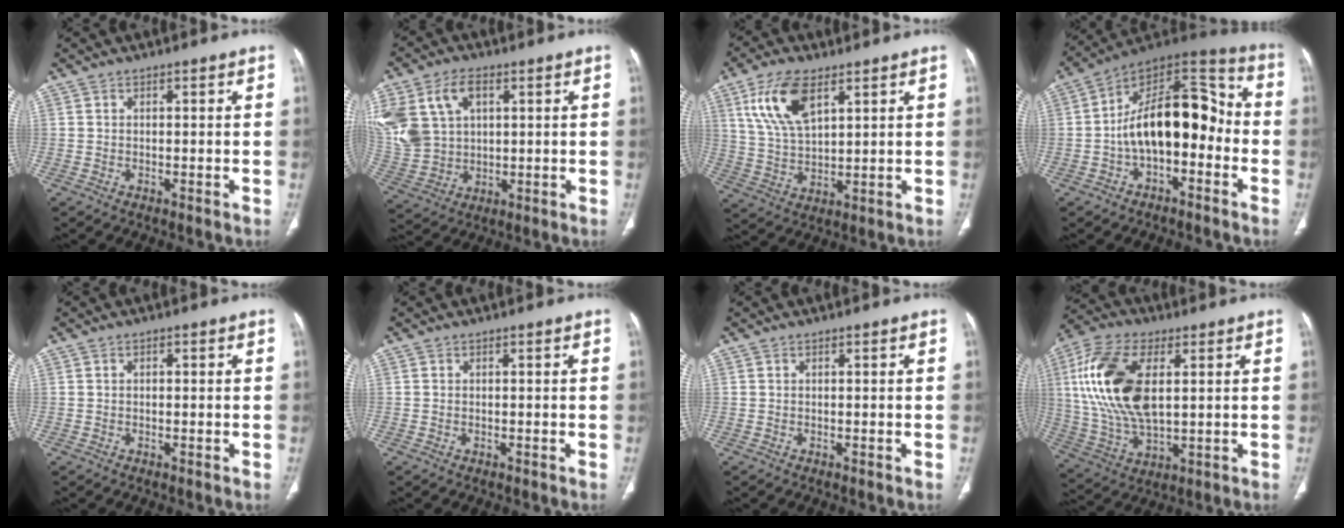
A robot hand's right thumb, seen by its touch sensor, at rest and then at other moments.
{"total": 15.5, "force": [5.0, 11.0, 9.8], "torque": [-0.213, 0.004, 0.113]}
{"total": 11.7, "force": [5.7, 5.4, 8.6], "torque": [-0.166, -0.016, 0.118]}
{"total": 18.6, "force": [-2.9, 10.3, 15.2], "torque": [-0.213, 0.068, -0.054]}
{"total": 0.7, "force": [0.1, 0.4, 0.5], "torque": [-0.010, 0.003, 0.002]}
{"total": 0.0}
{"total": 0.0}
{"total": 19.4, "force": [3.9, 10.0, 16.2], "torque": [-0.336, -0.004, 0.076]}